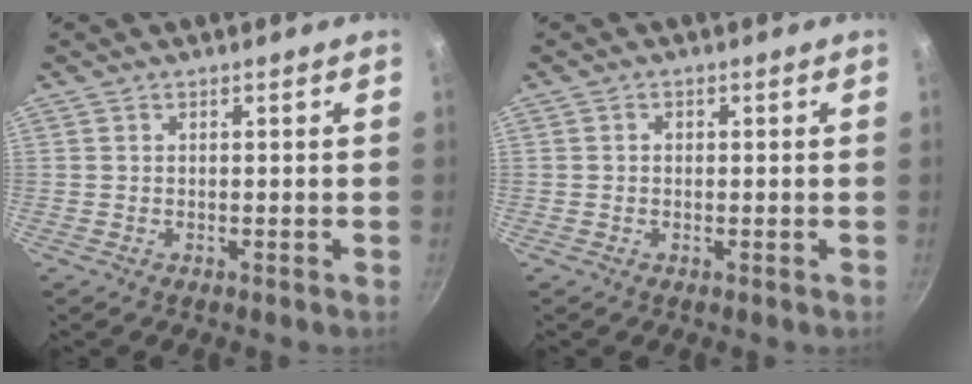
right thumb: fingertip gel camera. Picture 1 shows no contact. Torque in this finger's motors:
{"motor_torque": [-0.42, 0.15, -0.37, 0.20, -0.06]}